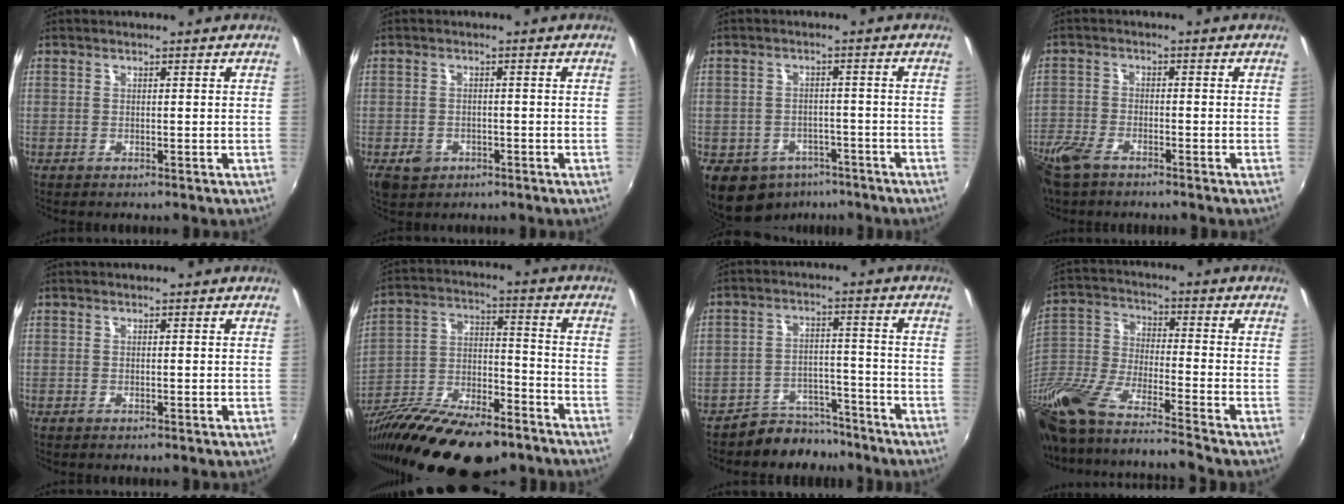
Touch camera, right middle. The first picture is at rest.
{"total": 4.0, "force": [-2.1, 3.0, 1.6], "torque": [-0.041, -0.001, -0.031]}
{"total": 11.0, "force": [-6.9, 7.8, 3.8], "torque": [-0.100, 0.003, -0.083]}
{"total": 8.8, "force": [-6.5, 3.7, 4.7], "torque": [-0.129, -0.024, -0.134]}
{"total": 0.0}
{"total": 21.7, "force": [-15.3, 7.7, 13.4], "torque": [-0.252, -0.024, -0.250]}
{"total": 7.9, "force": [-7.0, 3.5, 0.6], "torque": [-0.017, 0.025, -0.102]}
{"total": 22.5, "force": [-16.2, 3.9, 15.1], "torque": [-0.302, -0.056, -0.308]}